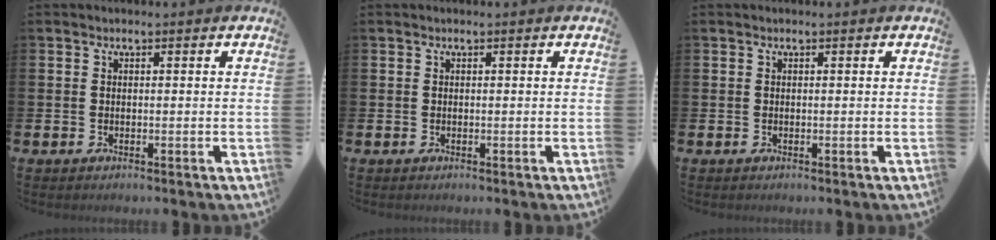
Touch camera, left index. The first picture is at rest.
{"total": 0.0}
{"total": 0.0}